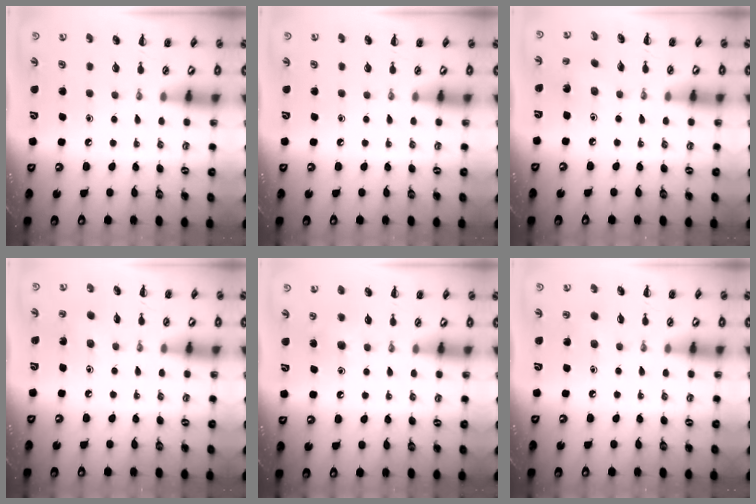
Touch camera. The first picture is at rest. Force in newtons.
{"total": 0.0}
{"total": 1.8, "press": 1.6, "slide": 0.7}
{"total": 3.0, "press": 2.8, "slide": 0.9}
{"total": 6.2, "press": 5.9, "slide": 1.9}
{"total": 2.1, "press": 2.0, "slide": 0.7}